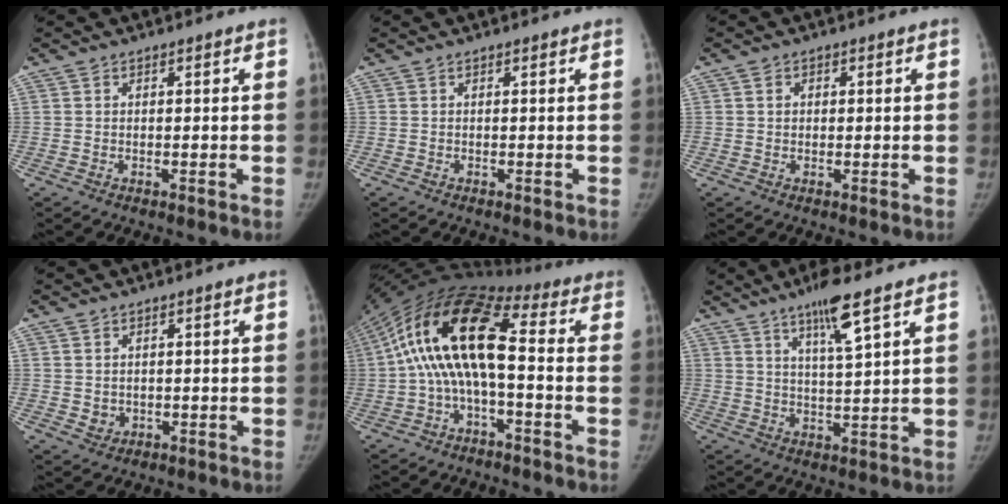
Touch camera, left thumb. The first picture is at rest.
{"total": 0.0}
{"total": 1.8, "force": [0.4, 1.6, 0.8], "torque": [-0.005, 0.001, 0.005]}
{"total": 2.7, "force": [-0.1, 2.4, 1.1], "torque": [-0.007, 0.001, 0.008]}
{"total": 17.4, "force": [-0.8, 7.5, 15.7], "torque": [-0.298, 0.057, -0.025]}
{"total": 8.2, "force": [5.0, 0.6, 6.5], "torque": [-0.115, -0.030, 0.090]}